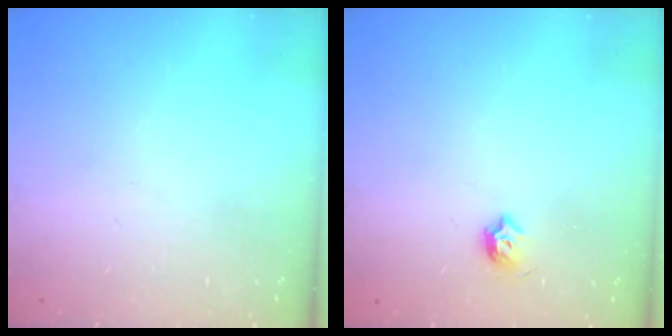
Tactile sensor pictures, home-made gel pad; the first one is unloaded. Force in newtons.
{"total": 4.7, "press": 4.6, "slide": 1.2}